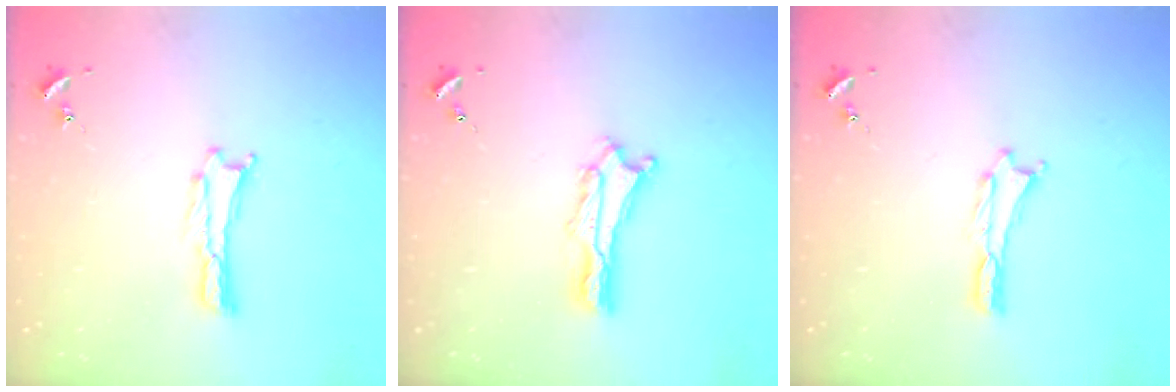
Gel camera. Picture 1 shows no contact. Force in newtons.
{"total": 2.2, "press": 2.2, "slide": 0.3}
{"total": 0.0}